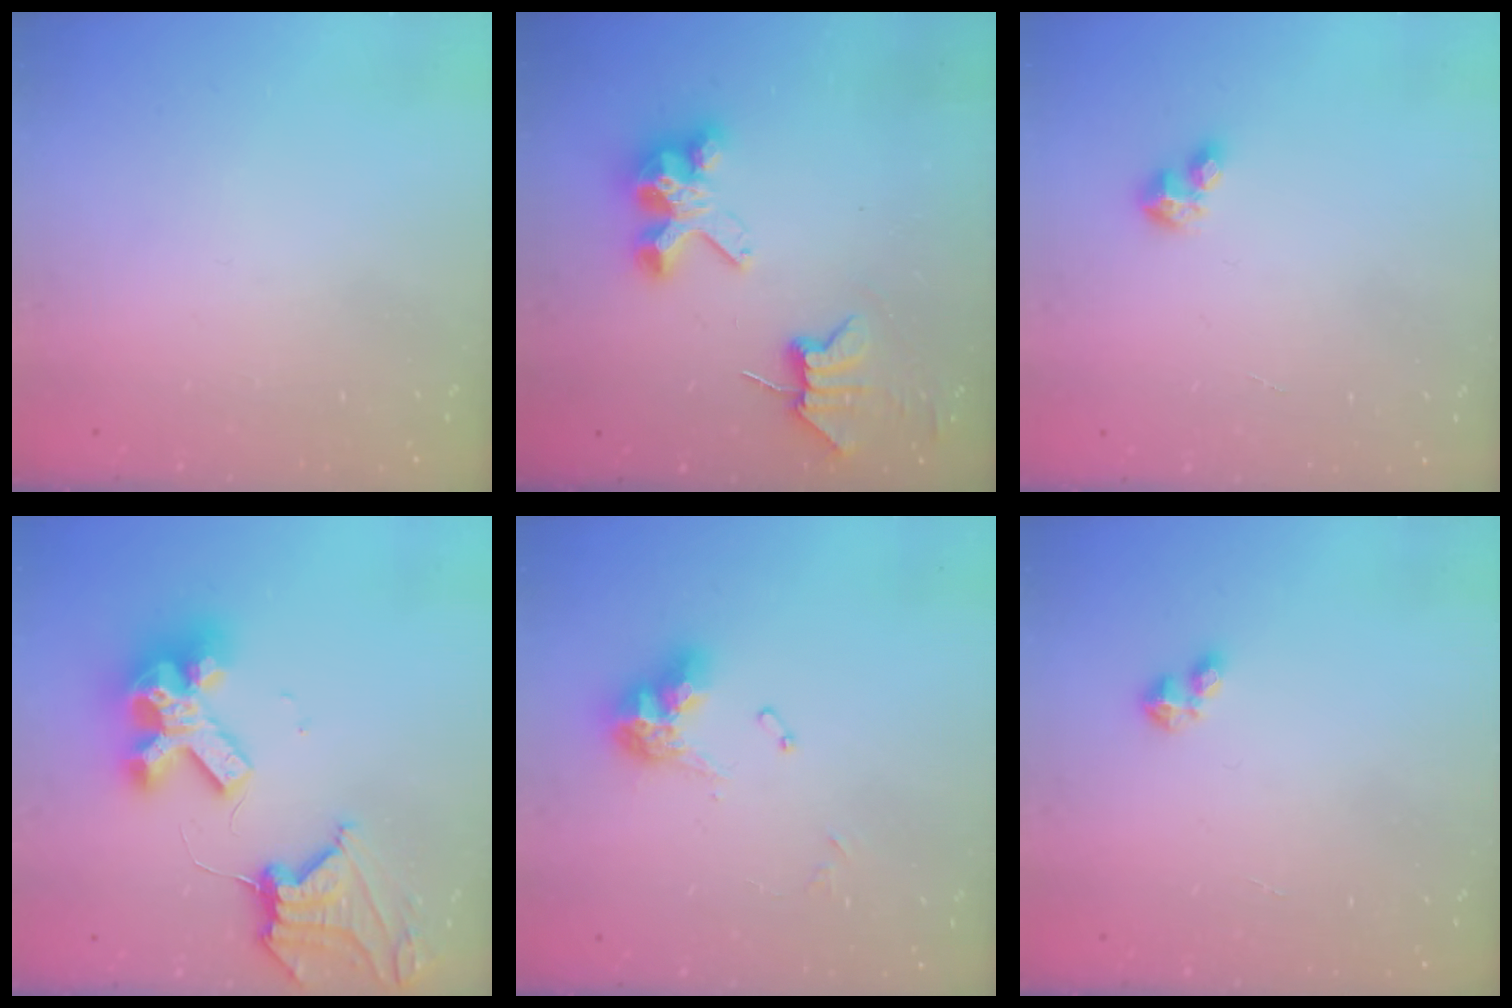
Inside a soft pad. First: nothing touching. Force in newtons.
{"total": 6.6, "press": 6.6, "slide": 0.7}
{"total": 2.8, "press": 2.8, "slide": 0.2}
{"total": 16.6, "press": 16.5, "slide": 1.4}
{"total": 10.2, "press": 10.1, "slide": 1.0}
{"total": 2.4, "press": 2.4, "slide": 0.4}